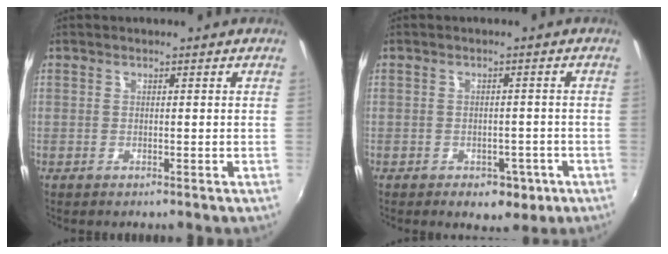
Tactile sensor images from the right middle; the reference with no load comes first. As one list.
[{"total": 5.5, "force": [-3.0, 3.7, 2.8], "torque": [-0.050, -0.005, -0.027]}]